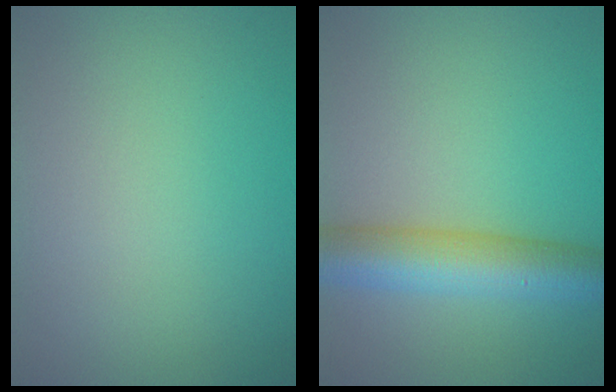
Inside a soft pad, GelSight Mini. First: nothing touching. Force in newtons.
{"total": 6.4, "press": 6.4, "slide": 0.1}